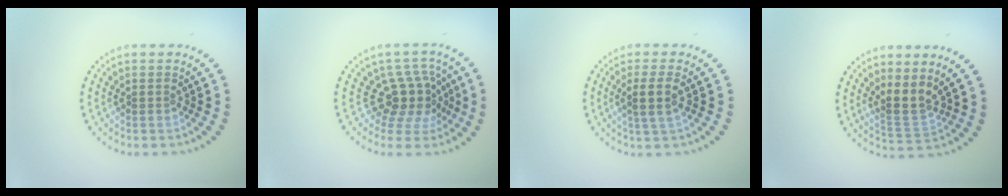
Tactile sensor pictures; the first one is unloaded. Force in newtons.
{"total": 3.9, "press": 2.8, "slide": 2.7}
{"total": 2.5, "press": 2.1, "slide": 1.3}
{"total": 2.7, "press": 2.0, "slide": 1.7}